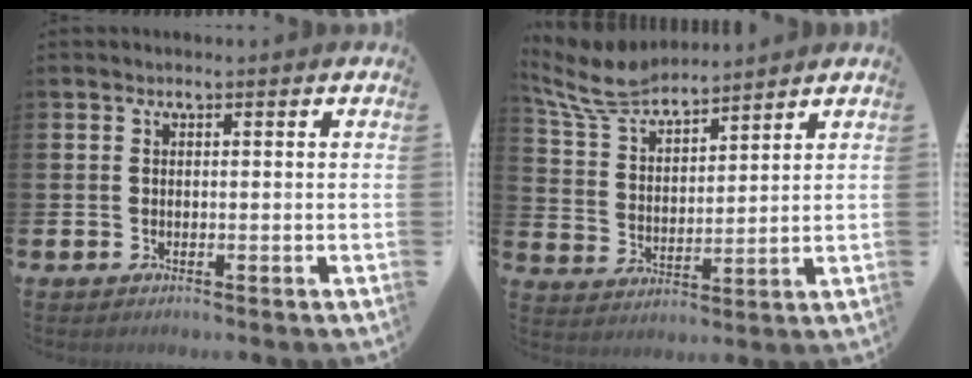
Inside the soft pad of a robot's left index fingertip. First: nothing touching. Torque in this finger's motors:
{"motor_torque": [0.60, -0.51, 0.40, 0.13]}